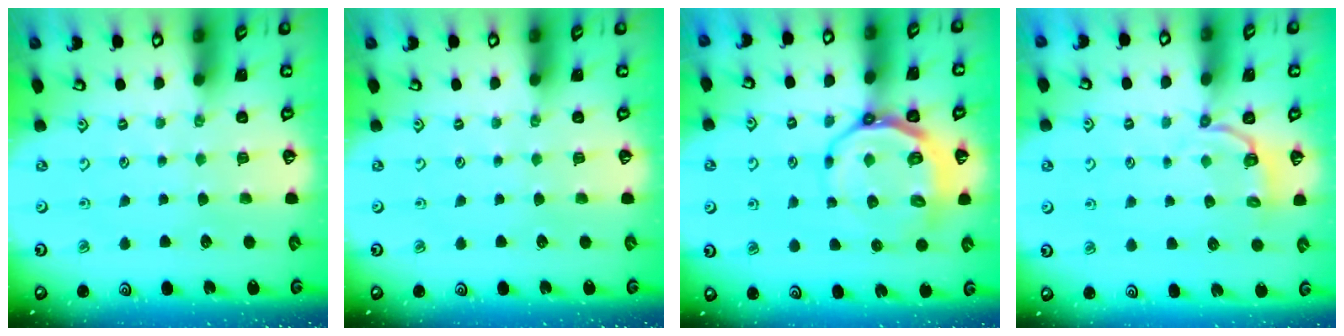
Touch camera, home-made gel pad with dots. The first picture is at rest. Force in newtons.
{"total": 0.0}
{"total": 11.7, "press": 11.2, "slide": 3.2}
{"total": 3.1, "press": 1.6, "slide": 2.6}